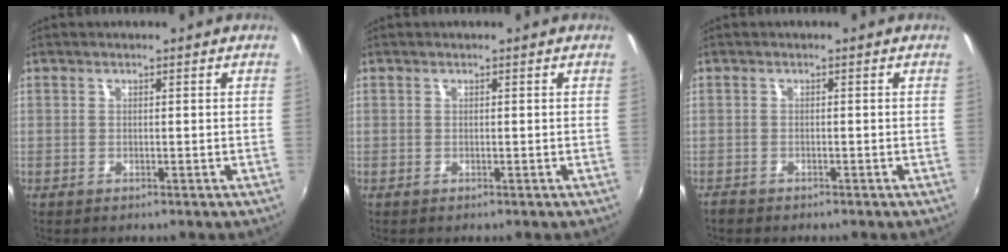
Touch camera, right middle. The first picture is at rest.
{"total": 0.0}
{"total": 1.5, "force": [-1.4, 0.5, 0.3], "torque": [-0.010, -0.005, -0.027]}